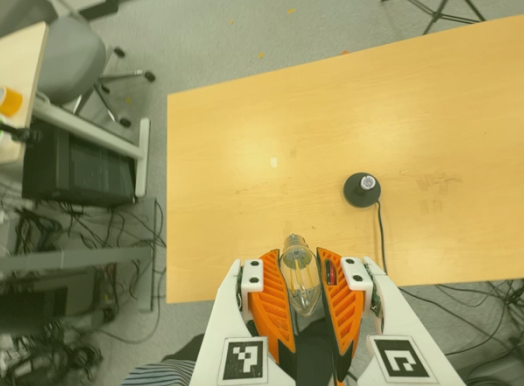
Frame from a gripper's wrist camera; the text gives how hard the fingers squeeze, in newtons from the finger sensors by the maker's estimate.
{"total": 21.6, "left": 24.8, "right": 18.3}